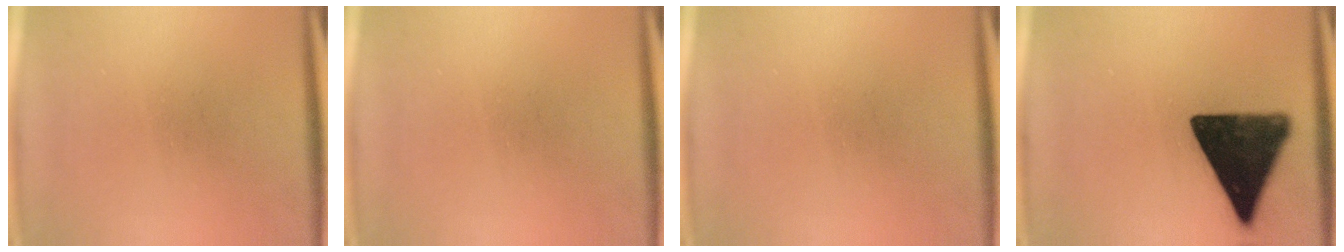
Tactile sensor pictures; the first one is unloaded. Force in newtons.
{"total": 0.0}
{"total": 0.0}
{"total": 16.3}